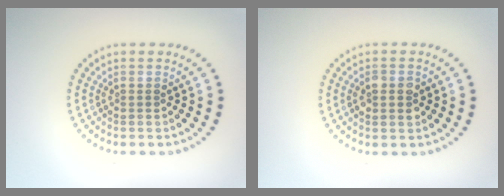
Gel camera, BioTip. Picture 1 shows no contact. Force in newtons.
{"total": 2.3, "press": 2.3, "slide": 0.2}